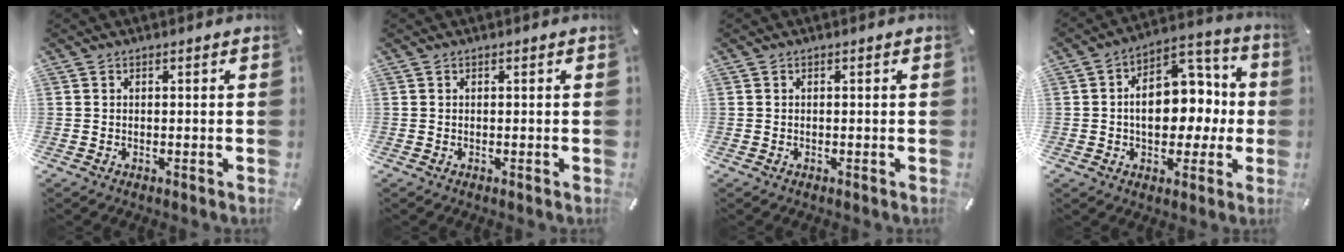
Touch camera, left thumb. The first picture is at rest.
{"total": 0.0}
{"total": 0.0}
{"total": 14.4, "force": [-0.2, 10.5, 9.8], "torque": [-0.118, 0.006, 0.002]}